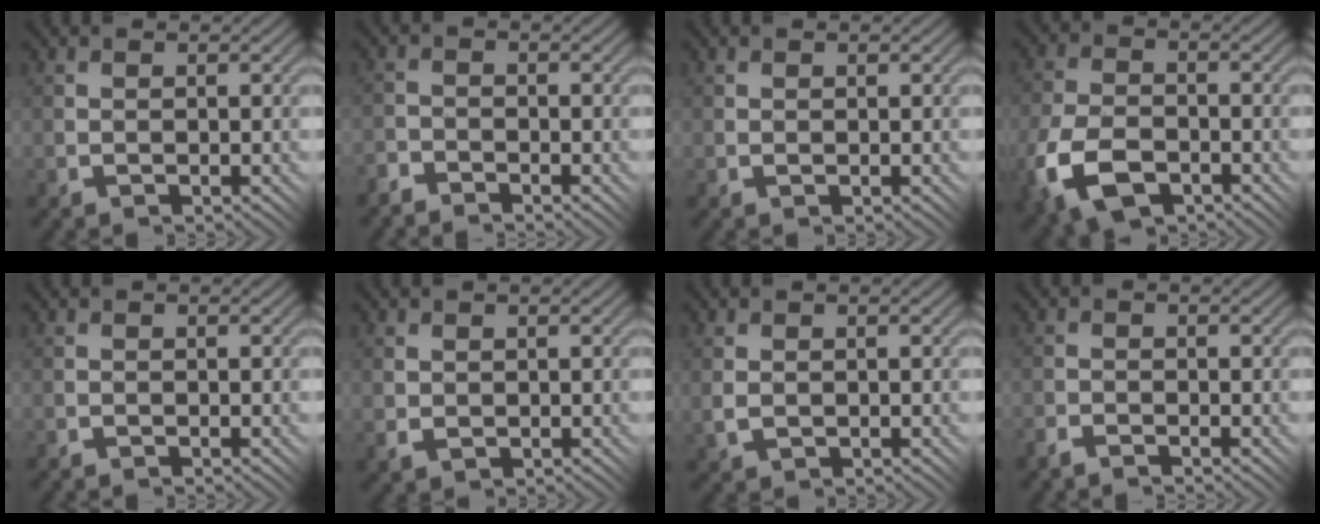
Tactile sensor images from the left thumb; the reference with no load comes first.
{"total": 2.4, "force": [-2.3, 0.6, 0.2], "torque": [-0.004, 0.005, -0.054]}
{"total": 0.0}
{"total": 10.4, "force": [-5.2, 6.1, 6.6], "torque": [-0.181, -0.027, -0.097]}
{"total": 0.5, "force": [-0.5, -0.1, -0.2], "torque": [0.004, 0.001, -0.011]}
{"total": 1.5, "force": [0.2, 1.3, 0.6], "torque": [-0.018, -0.003, 0.005]}
{"total": 2.4, "force": [-0.2, 1.7, 1.7], "torque": [-0.041, -0.006, 0.003]}
{"total": 2.1, "force": [-1.9, 0.6, 0.7], "torque": [-0.016, 0.001, -0.045]}